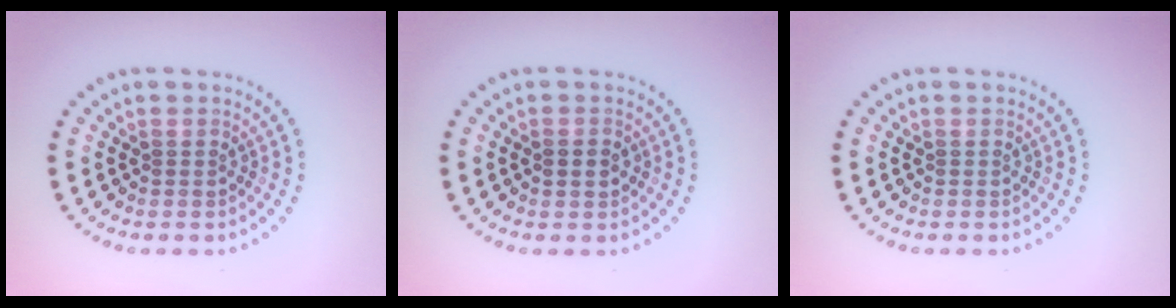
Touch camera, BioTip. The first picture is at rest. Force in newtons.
{"total": 1.9, "press": 1.9, "slide": 0.1}
{"total": 0.0}